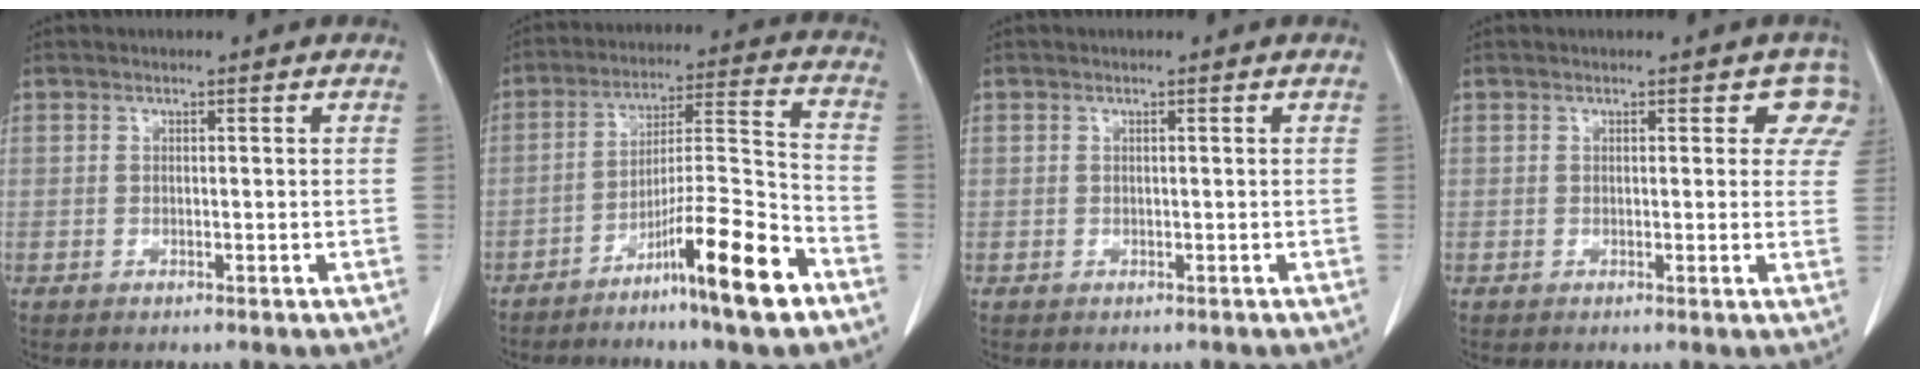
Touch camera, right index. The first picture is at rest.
{"total": 13.3, "force": [-8.2, 0.1, 10.6], "torque": [-0.168, -0.007, -0.141]}
{"total": 0.8, "force": [-0.4, 0.7, -0.1], "torque": [0.002, 0.006, -0.008]}
{"total": 3.7, "force": [2.4, 2.4, 1.5], "torque": [0.014, -0.001, 0.007]}